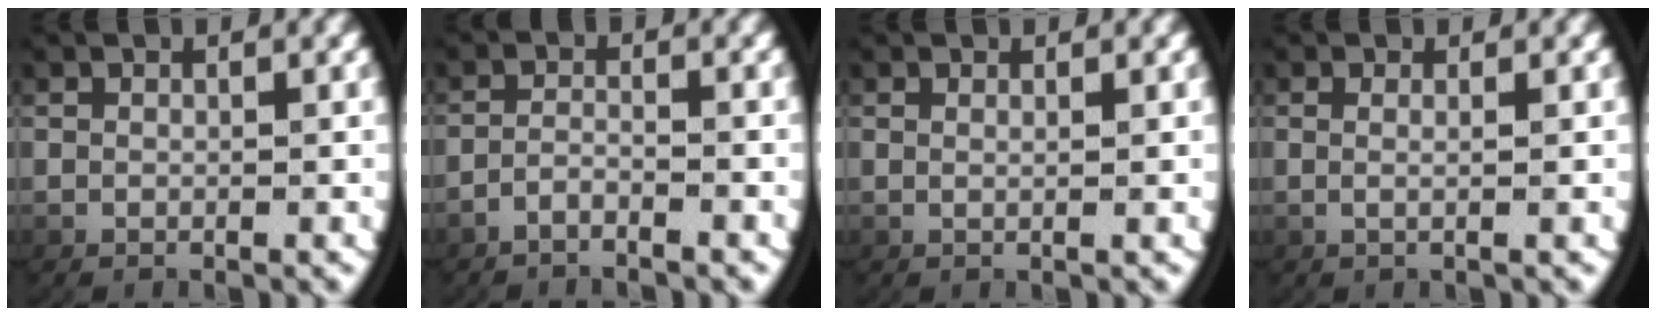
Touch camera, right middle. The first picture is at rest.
{"total": 2.2, "force": [-2.2, 0.0, 0.6], "torque": [-0.021, -0.005, -0.037]}
{"total": 0.8, "force": [0.3, -0.6, 0.5], "torque": [-0.013, -0.007, 0.010]}
{"total": 1.1, "force": [0.1, -0.4, 1.1], "torque": [-0.032, -0.006, 0.006]}